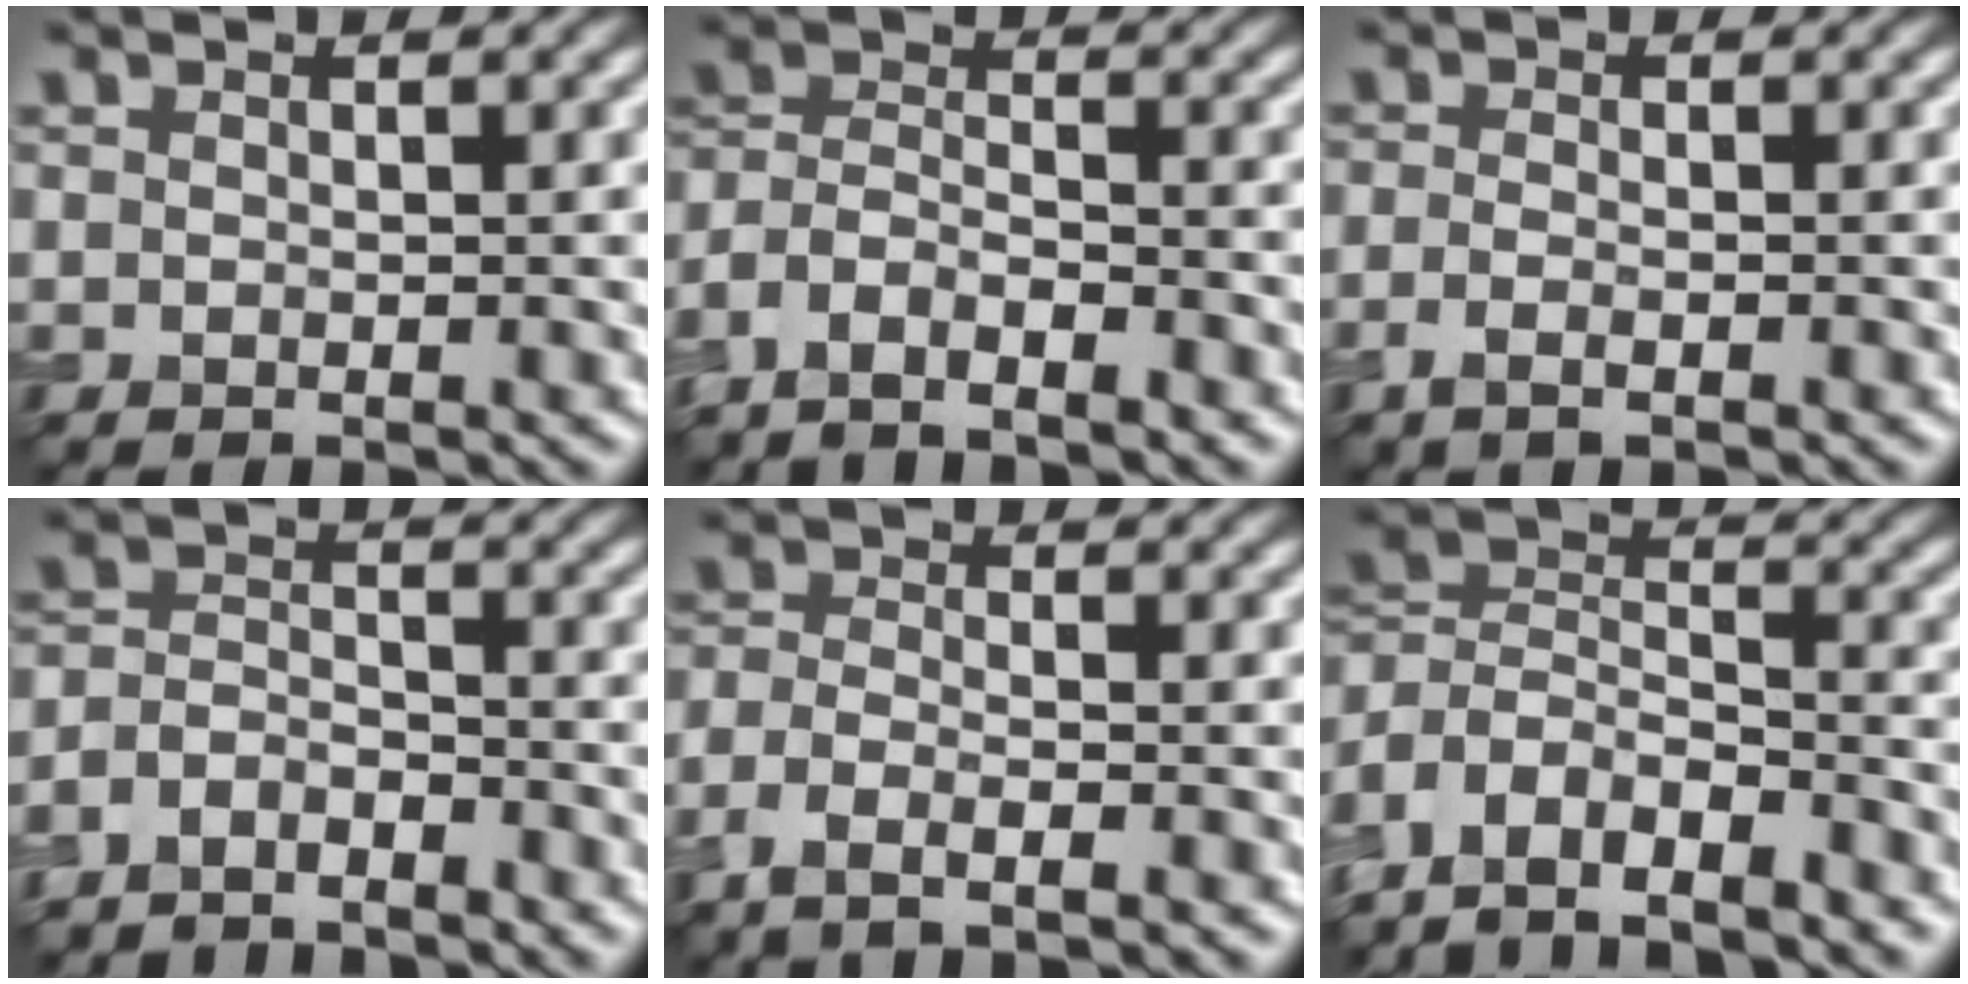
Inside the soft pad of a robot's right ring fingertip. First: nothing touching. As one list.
[{"total": 5.7, "force": [-4.7, 2.0, 2.5], "torque": [-0.041, -0.003, -0.095]}, {"total": 1.3, "force": [-0.7, 0.2, 1.1], "torque": [-0.022, -0.003, -0.016]}, {"total": 4.0, "force": [-3.7, 1.4, 0.9], "torque": [-0.012, -0.003, -0.077]}, {"total": 3.7, "force": [-2.7, 1.1, 2.3], "torque": [-0.044, -0.006, -0.058]}, {"total": 8.3, "force": [-6.3, 3.7, 4.1], "torque": [-0.080, -0.002, -0.115]}]